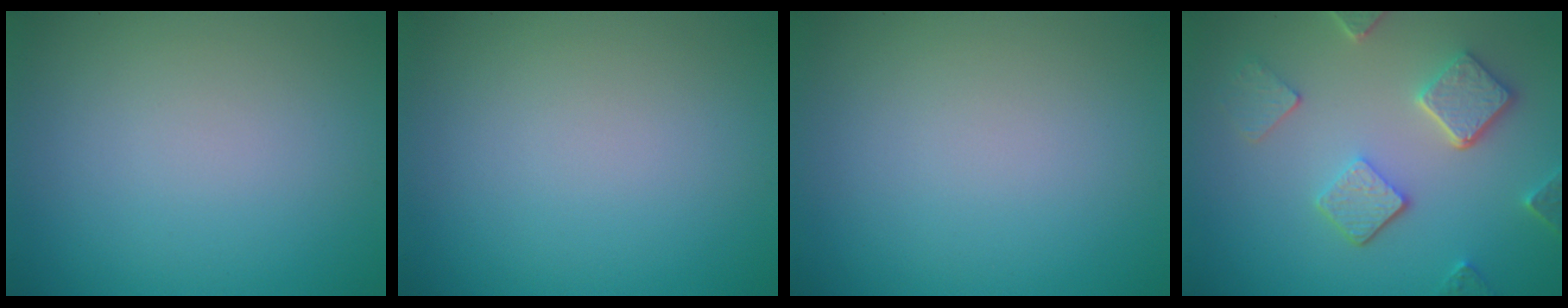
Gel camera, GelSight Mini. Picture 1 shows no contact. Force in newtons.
{"total": 0.0}
{"total": 0.0}
{"total": 4.9, "press": 3.8, "slide": 3.1}